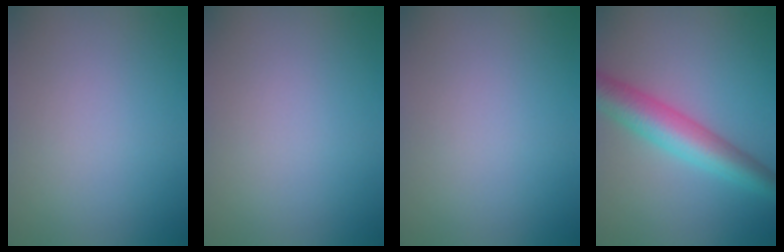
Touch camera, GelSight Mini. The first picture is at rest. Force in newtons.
{"total": 0.0}
{"total": 0.0}
{"total": 5.7, "press": 5.7, "slide": 0.2}